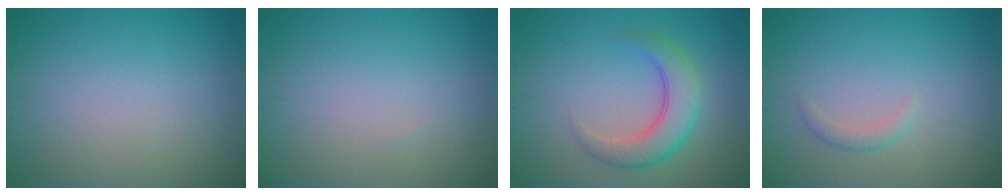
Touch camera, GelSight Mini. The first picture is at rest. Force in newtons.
{"total": 0.0}
{"total": 4.7, "press": 4.7, "slide": 0.3}
{"total": 1.1, "press": 1.1, "slide": 0.0}